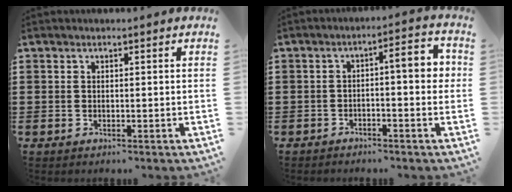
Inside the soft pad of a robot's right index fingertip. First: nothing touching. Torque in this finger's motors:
{"motor_torque": [0.50, 0.26, 0.52, 0.04]}